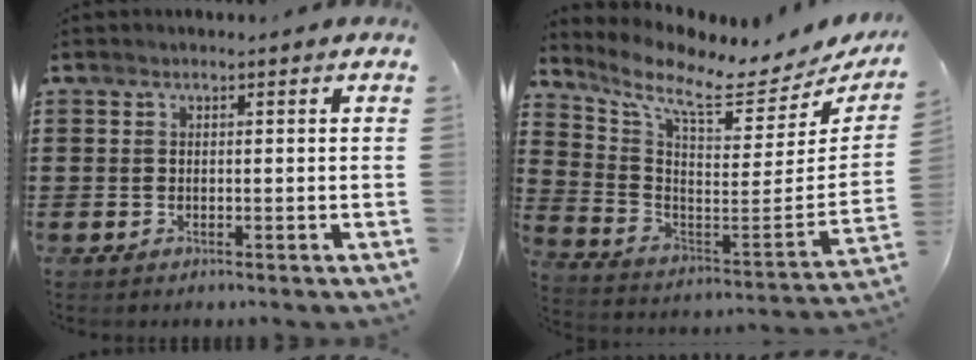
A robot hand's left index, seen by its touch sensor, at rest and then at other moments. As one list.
[{"total": 8.4, "force": [6.6, 1.6, 4.9], "torque": [-0.123, -0.063, 0.105]}]